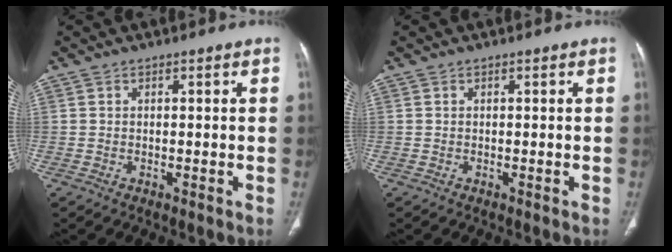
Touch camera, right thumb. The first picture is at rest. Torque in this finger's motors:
{"motor_torque": [0.00, 0.00, 0.00, 0.00, 0.00]}